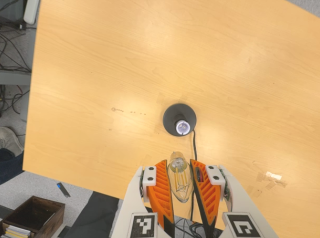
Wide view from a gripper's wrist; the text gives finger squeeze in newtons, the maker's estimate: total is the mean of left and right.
{"total": 13.2, "left": 13.5, "right": 12.8}